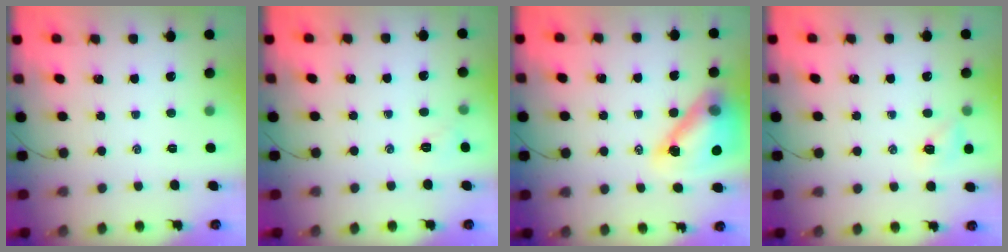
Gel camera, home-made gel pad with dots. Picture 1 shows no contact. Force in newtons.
{"total": 4.7, "press": 4.5, "slide": 1.4}
{"total": 14.4, "press": 13.8, "slide": 4.2}
{"total": 6.1, "press": 5.9, "slide": 1.6}